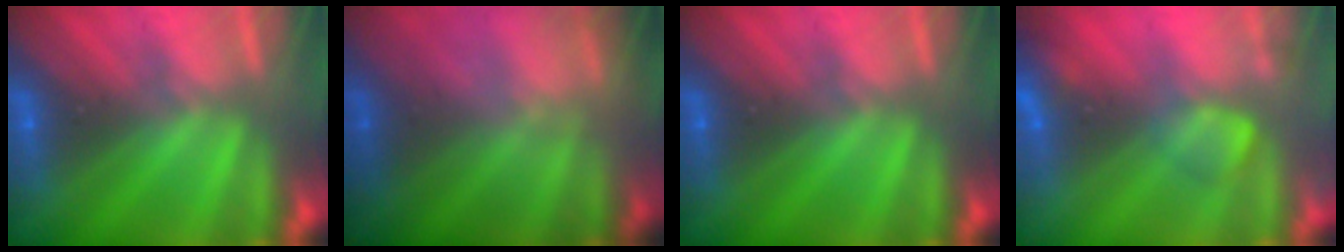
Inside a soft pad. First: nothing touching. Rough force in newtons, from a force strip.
{"total": 7.7}
{"total": 0.0}
{"total": 2.4}